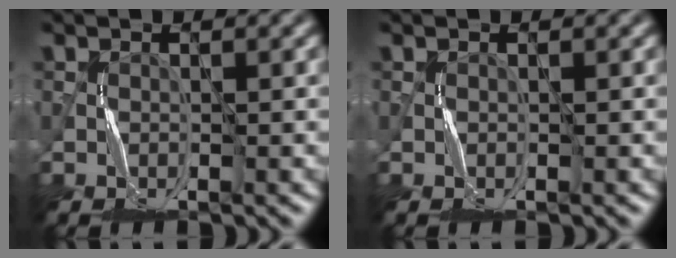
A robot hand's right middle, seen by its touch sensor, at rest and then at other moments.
{"total": 0.0}